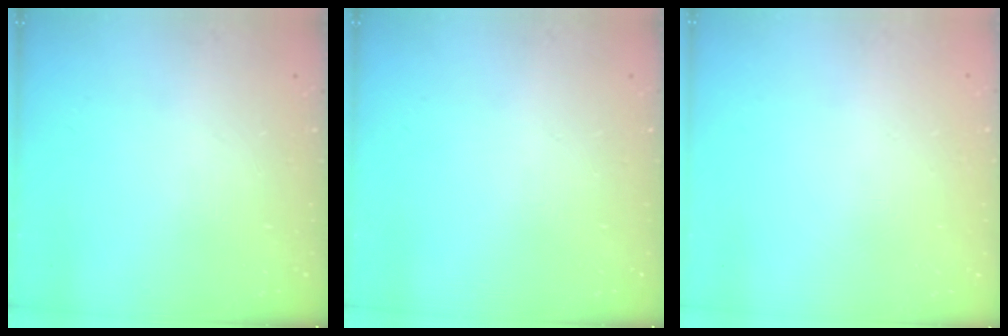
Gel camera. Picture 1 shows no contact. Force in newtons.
{"total": 0.0}
{"total": 0.0}